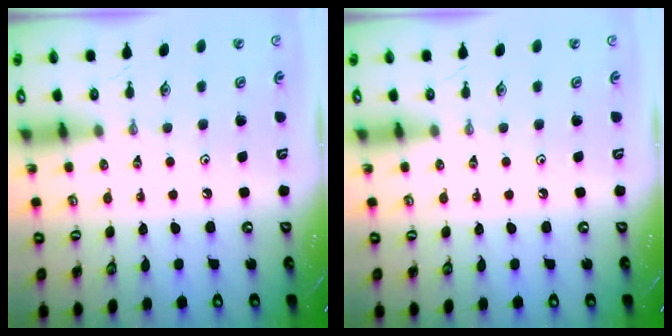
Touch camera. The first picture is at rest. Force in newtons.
{"total": 0.0}